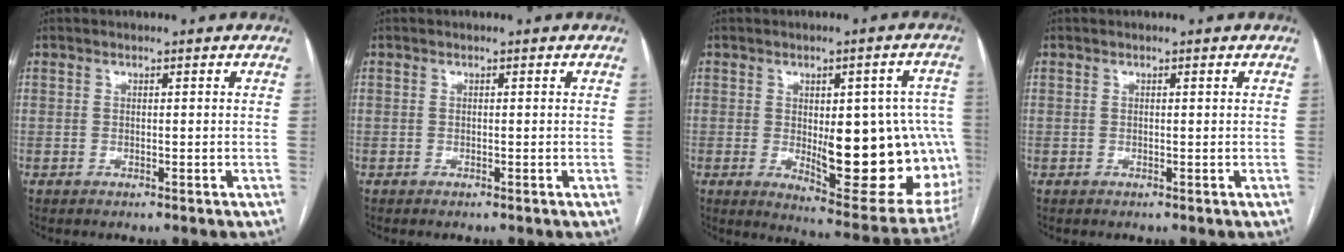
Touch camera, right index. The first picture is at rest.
{"total": 0.0}
{"total": 20.2, "force": [-1.6, 7.2, 18.8], "torque": [-0.174, 0.013, 0.008]}
{"total": 0.0}